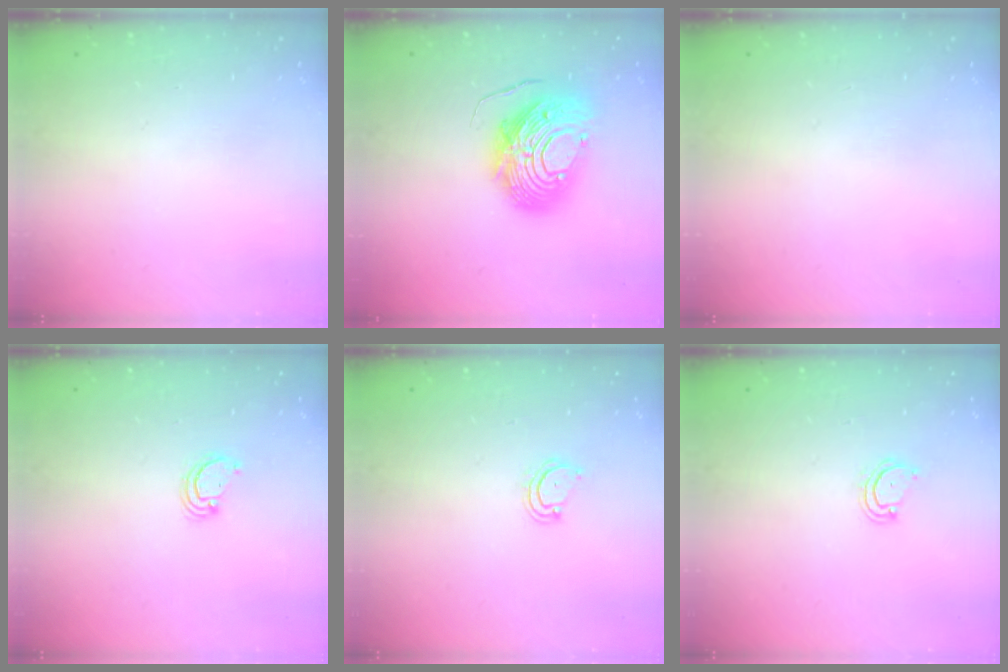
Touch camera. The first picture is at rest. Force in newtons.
{"total": 15.2, "press": 15.1, "slide": 1.3}
{"total": 0.0}
{"total": 2.3, "press": 2.3, "slide": 0.2}
{"total": 3.9, "press": 3.9, "slide": 0.3}
{"total": 3.9, "press": 3.9, "slide": 0.3}